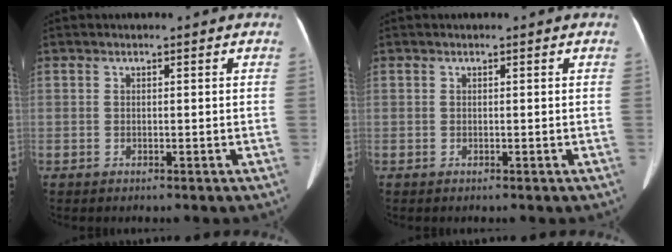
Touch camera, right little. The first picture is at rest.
{"total": 0.0}